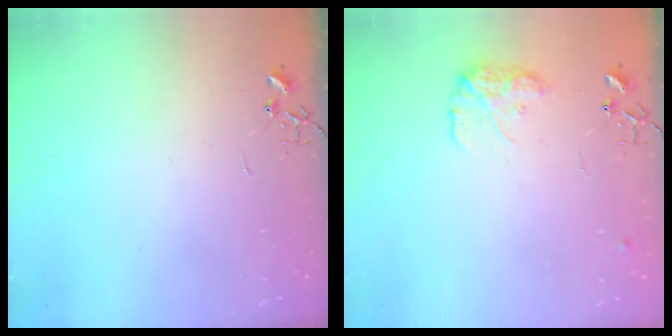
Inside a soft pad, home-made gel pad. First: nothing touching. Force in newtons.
{"total": 10.8, "press": 10.8, "slide": 0.6}